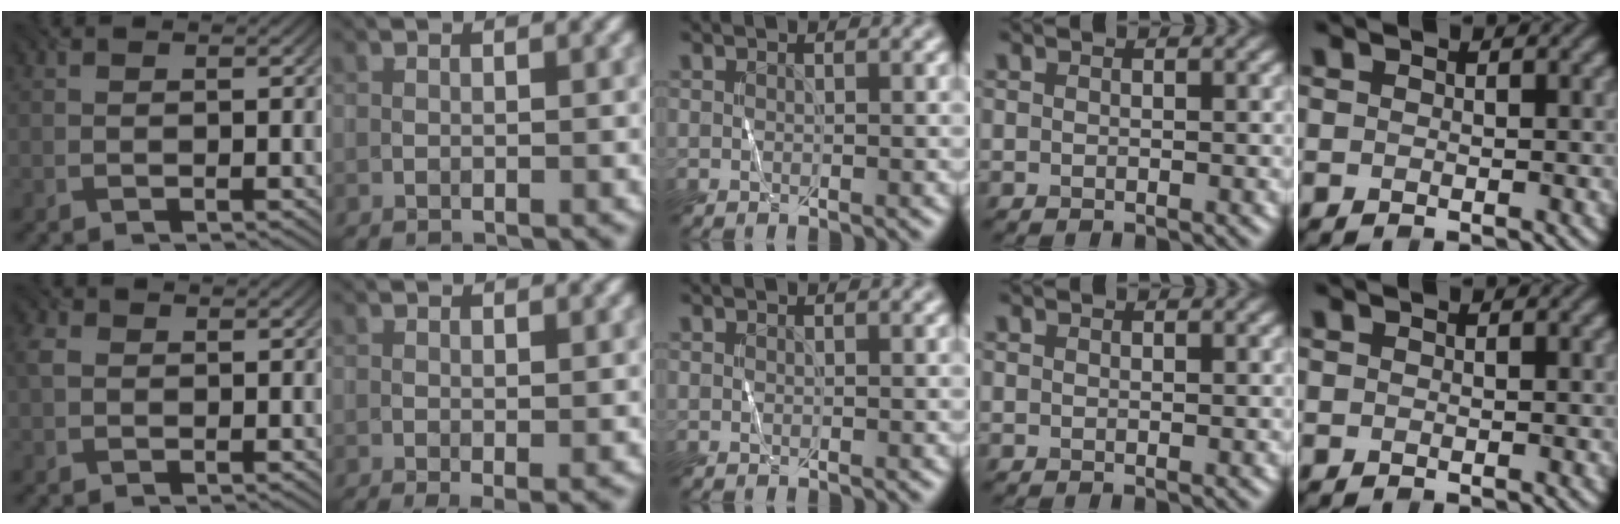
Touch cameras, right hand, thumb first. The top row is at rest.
{"thumb": {"total": 2.1, "force": [0.2, 1.7, 1.2], "torque": [-0.032, 0.004, -0.002]}, "index": {"total": 1.7, "force": [-0.3, 0.6, 1.6], "torque": [-0.030, -0.009, -0.004]}}